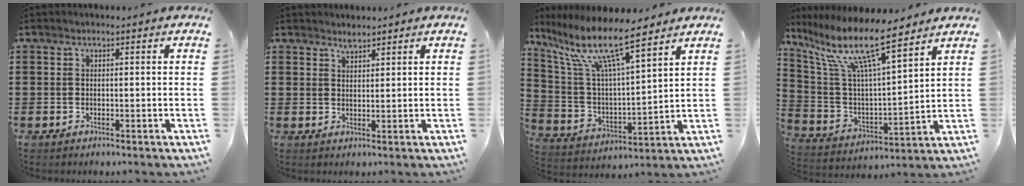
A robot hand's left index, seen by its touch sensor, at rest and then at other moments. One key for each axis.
{"total": 1.8, "fx": 1.7, "fy": 0.4, "fz": 0.4, "tx": -0.010, "ty": 0.000, "tz": 0.032}
{"total": 11.5, "fx": 8.7, "fy": 1.6, "fz": 7.5, "tx": -0.175, "ty": -0.046, "tz": 0.146}
{"total": 12.9, "fx": 9.1, "fy": 2.1, "fz": 8.9, "tx": -0.207, "ty": -0.049, "tz": 0.152}